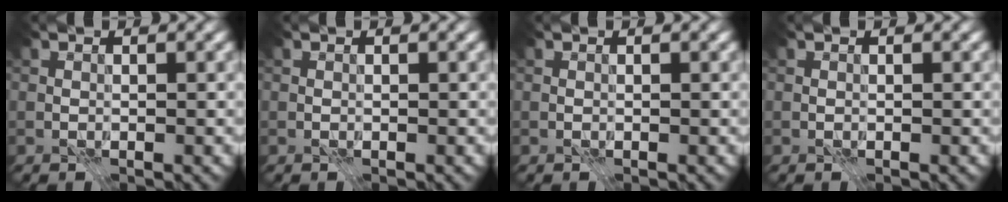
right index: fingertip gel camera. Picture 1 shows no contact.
{"total": 0.0}
{"total": 0.0}
{"total": 0.0}